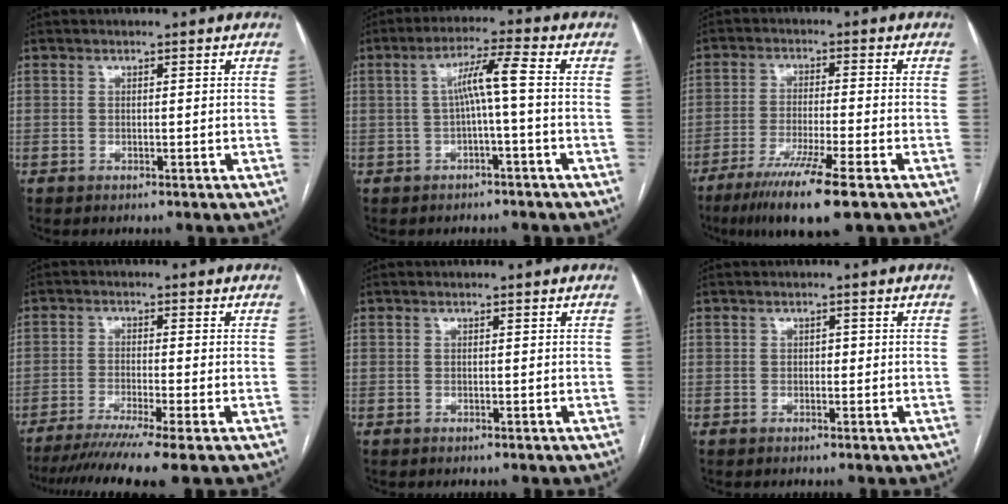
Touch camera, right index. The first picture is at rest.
{"total": 5.6, "force": [-0.3, -0.3, 5.5], "torque": [-0.097, 0.022, -0.001]}
{"total": 10.5, "force": [-6.7, -0.4, 8.1], "torque": [-0.141, -0.030, -0.112]}
{"total": 10.5, "force": [-8.2, -1.6, 6.4], "torque": [-0.084, -0.028, -0.125]}
{"total": 0.0}
{"total": 0.8, "force": [0.0, 0.6, 0.6], "torque": [-0.004, 0.003, -0.003]}